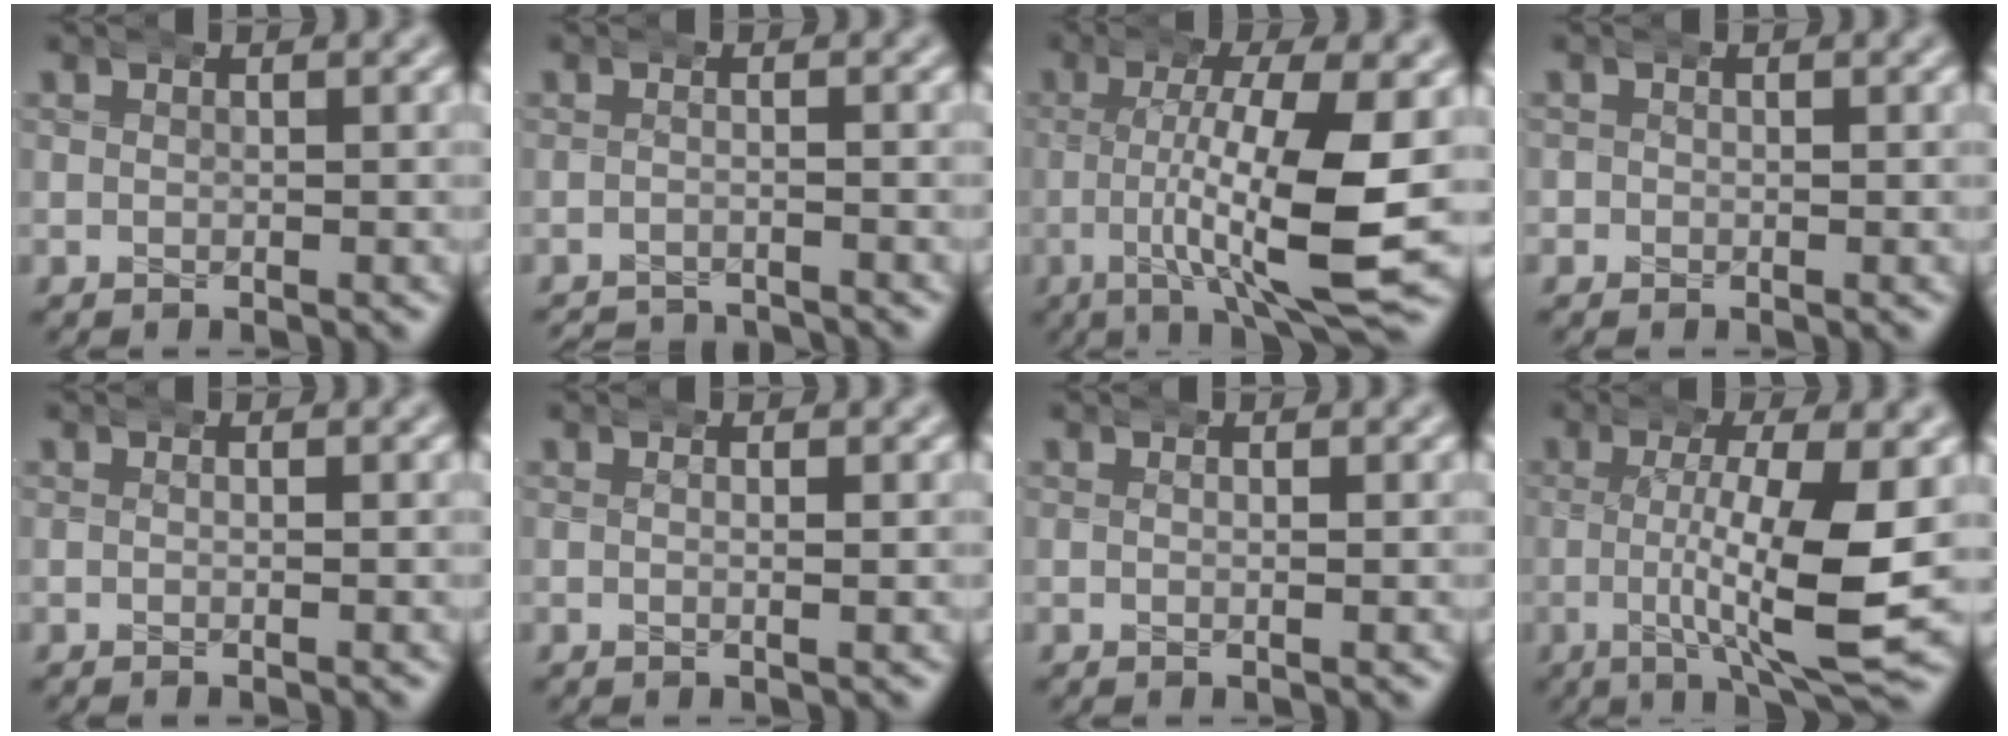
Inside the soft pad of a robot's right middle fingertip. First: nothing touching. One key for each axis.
{"total": 3.9, "fx": -3.9, "fy": -0.1, "fz": -0.1, "tx": 0.003, "ty": -0.014, "tz": -0.061}
{"total": 7.9, "fx": -1.1, "fy": 0.7, "fz": 7.8, "tx": -0.130, "ty": -0.011, "tz": -0.015}
{"total": 0.8, "fx": -0.2, "fy": 0.6, "fz": -0.5, "tx": 0.004, "ty": 0.003, "tz": -0.008}
{"total": 0.6, "fx": -0.2, "fy": -0.5, "fz": -0.3, "tx": -0.001, "ty": 0.000, "tz": -0.005}
{"total": 0.8, "fx": 0.3, "fy": -0.7, "fz": -0.1, "tx": -0.001, "ty": 0.001, "tz": 0.003}
{"total": 0.6, "fx": 0.2, "fy": -0.4, "fz": -0.3, "tx": 0.001, "ty": 0.002, "tz": 0.001}
{"total": 7.3, "fx": -0.7, "fy": 0.4, "fz": 7.3, "tx": -0.117, "ty": -0.011, "tz": -0.009}